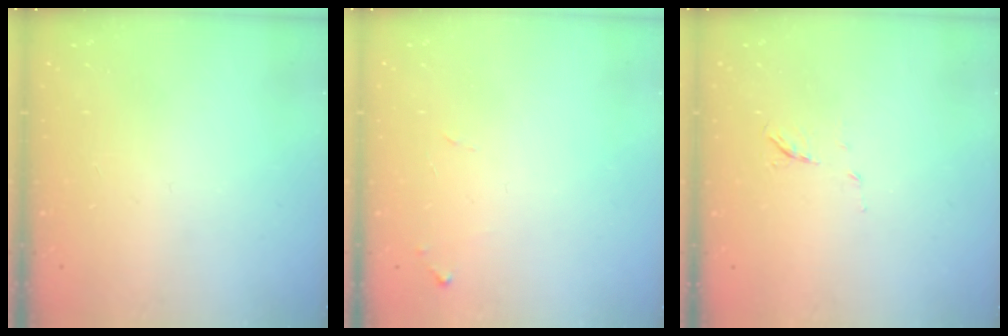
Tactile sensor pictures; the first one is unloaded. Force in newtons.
{"total": 5.4, "press": 5.4, "slide": 0.4}
{"total": 4.9, "press": 4.8, "slide": 1.3}